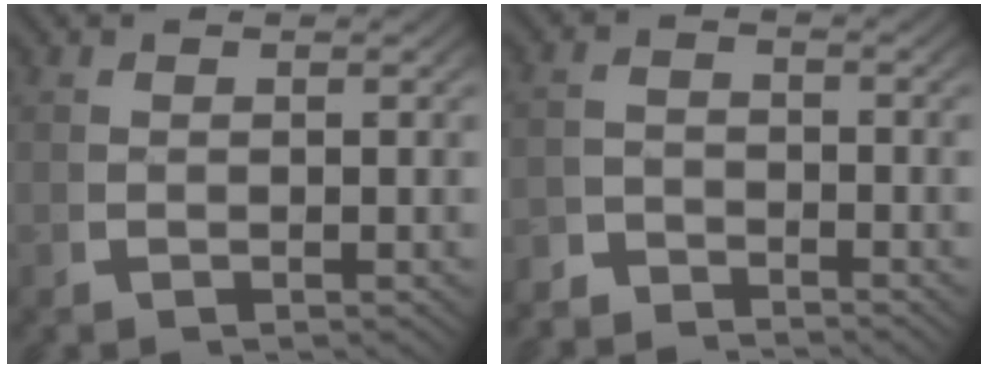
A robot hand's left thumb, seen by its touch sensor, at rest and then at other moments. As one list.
[{"total": 3.4, "force": [-3.3, 0.8, 0.0], "torque": [0.006, -0.016, -0.060]}]